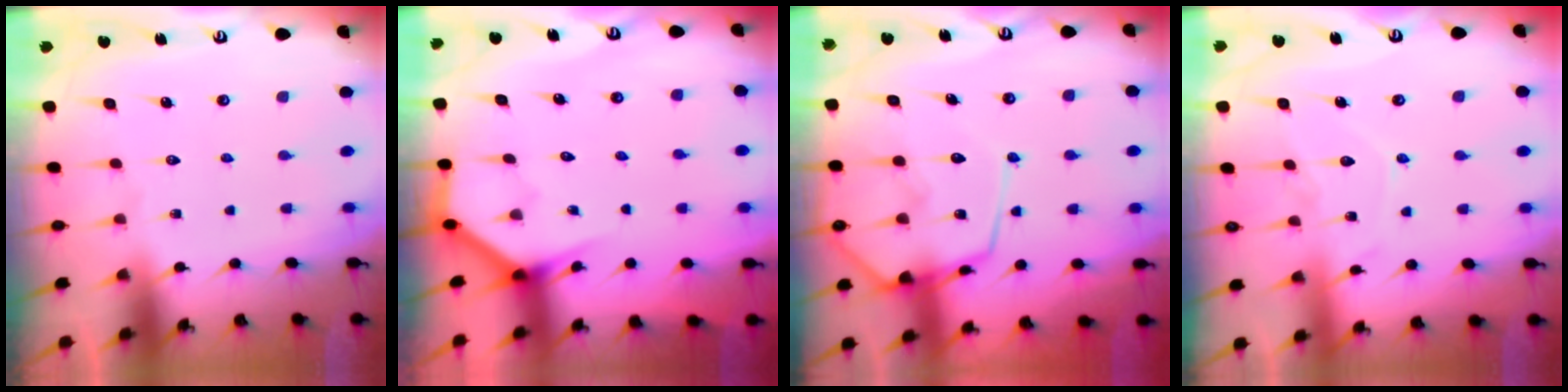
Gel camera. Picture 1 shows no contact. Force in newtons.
{"total": 3.8, "press": 3.7, "slide": 0.3}
{"total": 14.1, "press": 14.0, "slide": 1.5}
{"total": 9.4, "press": 9.4, "slide": 0.7}